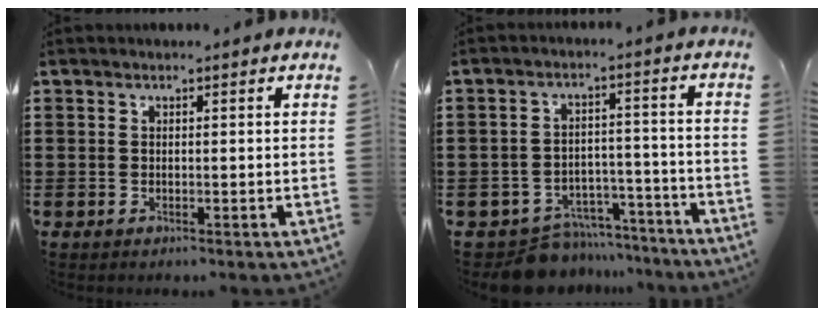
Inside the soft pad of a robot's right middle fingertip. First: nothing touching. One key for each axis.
{"total": 7.6, "fx": -7.2, "fy": 2.1, "fz": 1.0, "tx": -0.015, "ty": 0.029, "tz": -0.138}